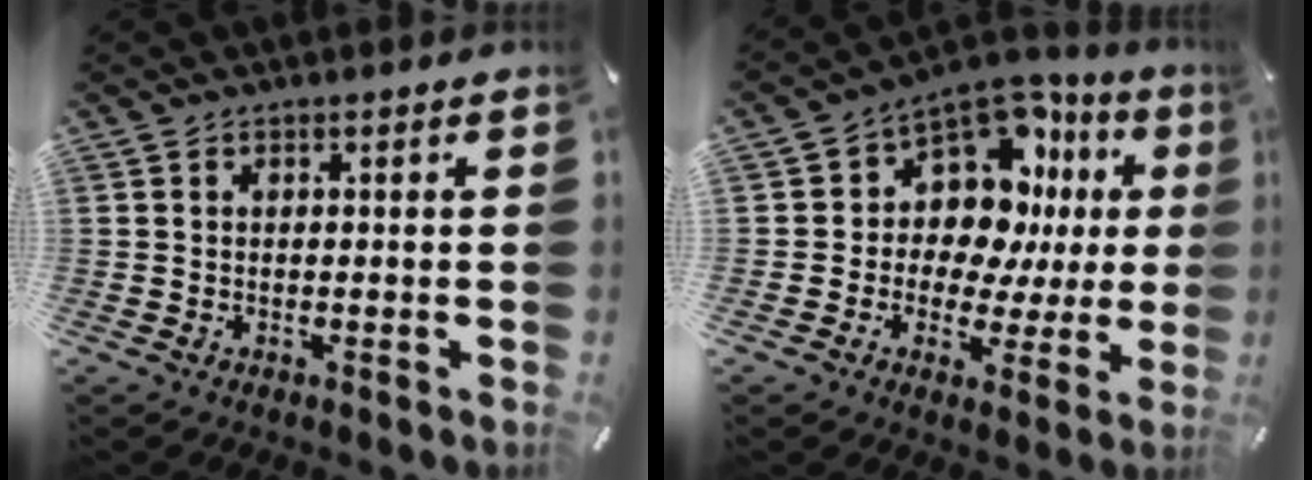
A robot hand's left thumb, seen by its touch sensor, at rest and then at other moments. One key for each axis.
{"total": 12.5, "fx": 4.6, "fy": 9.5, "fz": 6.7, "tx": -0.111, "ty": -0.058, "tz": 0.083}